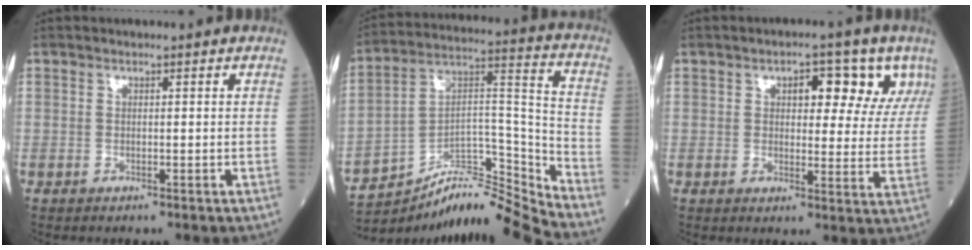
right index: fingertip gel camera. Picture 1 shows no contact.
{"total": 14.2, "force": [-13.5, -0.3, 4.3], "torque": [-0.061, 0.074, -0.230]}
{"total": 8.0, "force": [4.0, 3.7, 5.8], "torque": [-0.056, 0.014, 0.048]}